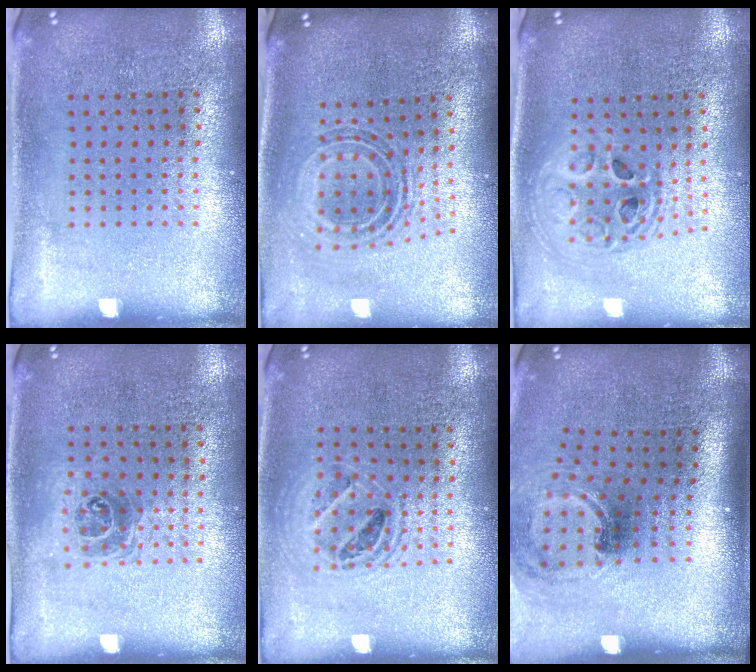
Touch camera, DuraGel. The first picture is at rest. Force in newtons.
{"total": 0.9, "press": 0.8, "slide": 0.4}
{"total": 2.0, "press": 1.6, "slide": 1.2}
{"total": 1.0, "press": 0.8, "slide": 0.5}
{"total": 1.4, "press": 1.2, "slide": 0.6}
{"total": 1.5, "press": 1.2, "slide": 1.0}